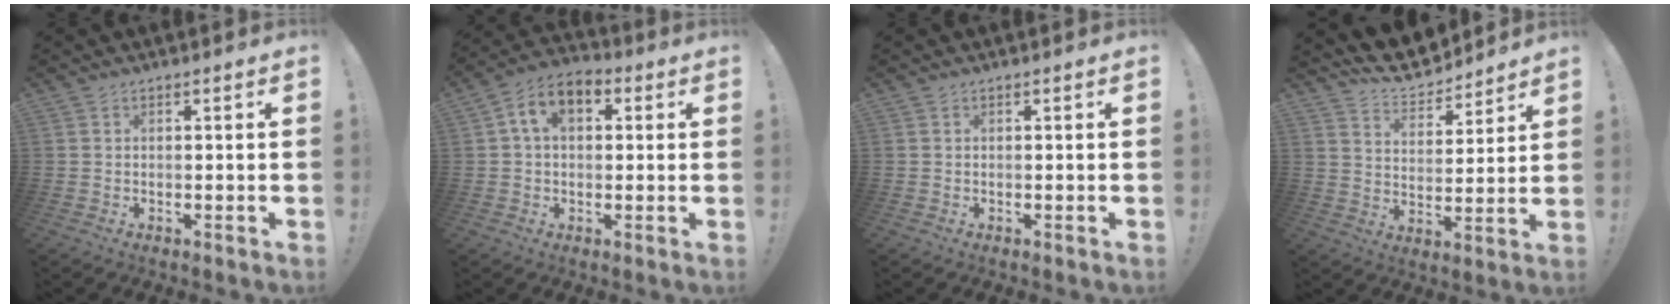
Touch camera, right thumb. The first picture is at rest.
{"total": 8.7, "force": [2.5, 5.5, 6.3], "torque": [-0.112, 0.011, 0.051]}
{"total": 0.0}
{"total": 10.1, "force": [9.2, 3.4, 2.2], "torque": [-0.047, -0.074, 0.172]}